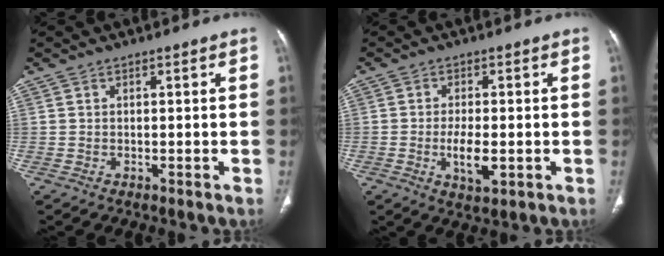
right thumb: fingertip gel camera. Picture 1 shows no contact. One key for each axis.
{"total": 5.7, "fx": -1.3, "fy": 2.4, "fz": 5.0, "tx": -0.088, "ty": -0.008, "tz": -0.018}